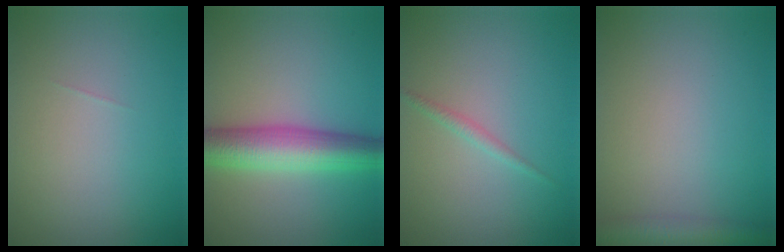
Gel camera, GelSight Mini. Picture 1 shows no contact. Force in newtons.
{"total": 6.4, "press": 6.4, "slide": 0.1}
{"total": 0.9, "press": 0.9, "slide": 0.0}
{"total": 2.4, "press": 2.4, "slide": 0.1}